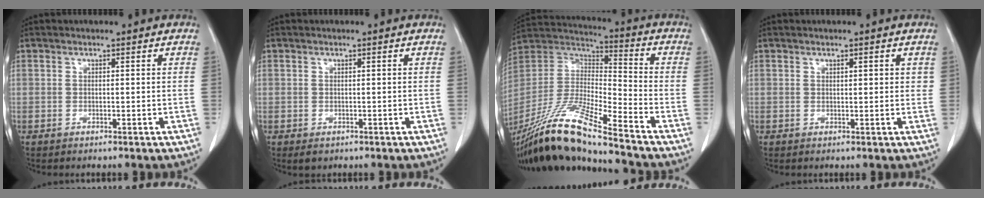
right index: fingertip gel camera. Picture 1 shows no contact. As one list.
[{"total": 1.2, "force": [-0.5, 0.9, 0.7], "torque": [-0.008, 0.001, 0.000]}, {"total": 19.5, "force": [-15.8, 0.0, 11.5], "torque": [-0.257, -0.024, -0.303]}, {"total": 1.5, "force": [0.7, 0.6, 1.2], "torque": [-0.013, 0.001, 0.008]}]